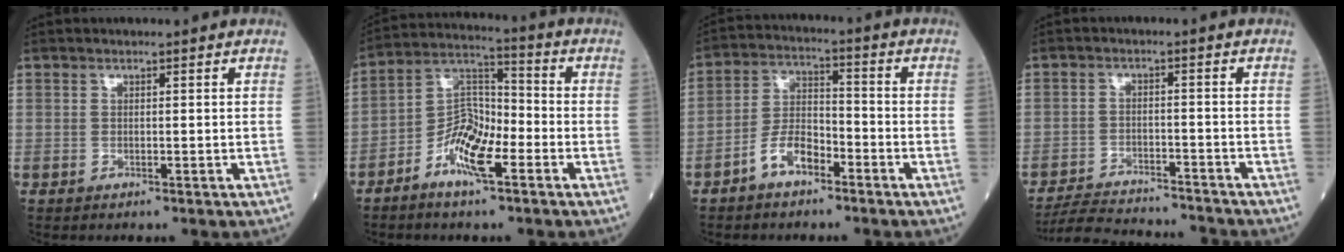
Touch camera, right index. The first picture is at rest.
{"total": 8.9, "force": [-4.3, 3.1, 7.2], "torque": [-0.141, 0.015, -0.083]}
{"total": 6.4, "force": [-4.0, 2.8, 4.1], "torque": [-0.090, 0.012, -0.080]}
{"total": 11.1, "force": [-10.8, 1.4, 2.1], "torque": [-0.040, 0.004, -0.163]}